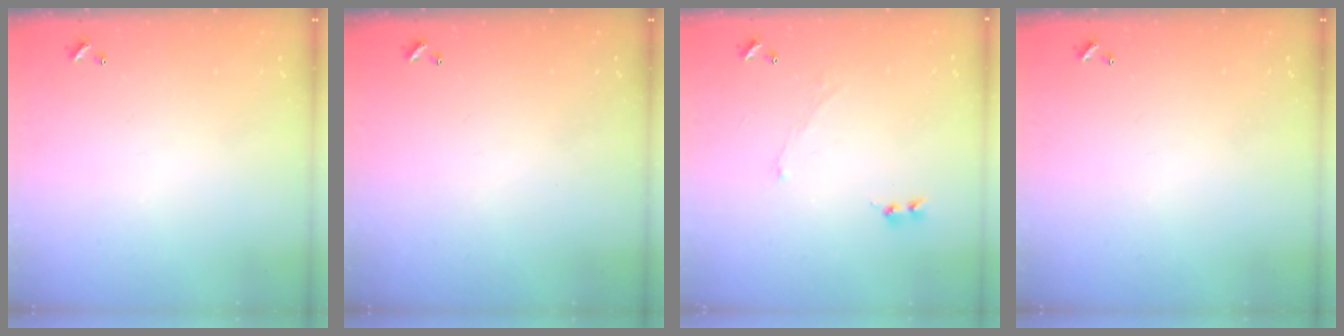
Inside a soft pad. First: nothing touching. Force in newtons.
{"total": 0.0}
{"total": 2.1, "press": 2.0, "slide": 0.7}
{"total": 0.0}